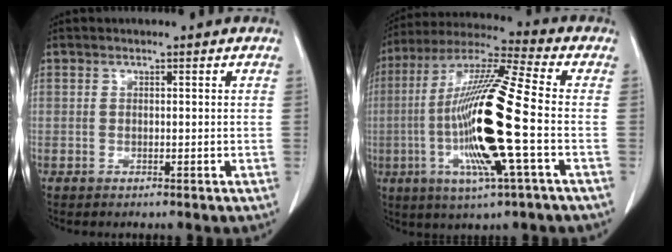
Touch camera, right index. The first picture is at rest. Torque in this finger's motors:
{"motor_torque": [2.14, 0.00, 0.64, 0.21]}